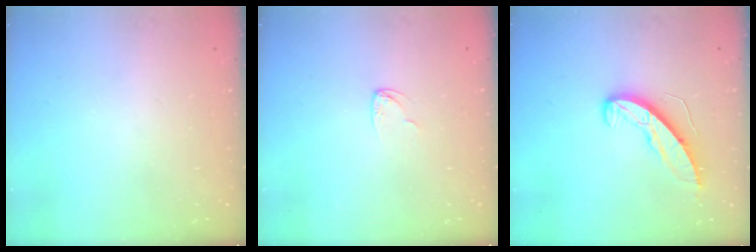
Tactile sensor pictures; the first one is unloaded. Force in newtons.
{"total": 4.2, "press": 4.2, "slide": 0.2}
{"total": 8.9, "press": 8.9, "slide": 0.5}